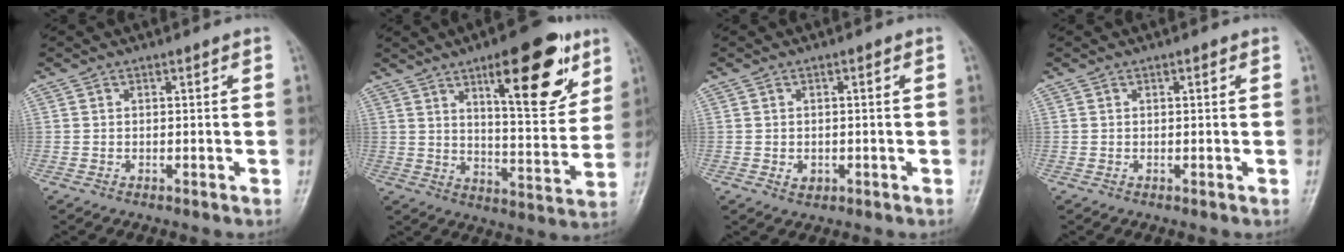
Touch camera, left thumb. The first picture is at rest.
{"total": 18.6, "force": [9.7, 6.3, 14.6], "torque": [-0.169, -0.046, 0.144]}
{"total": 2.0, "force": [-0.5, 1.6, 1.1], "torque": [-0.009, 0.001, -0.006]}
{"total": 0.6, "force": [0.2, 0.2, 0.5], "torque": [-0.008, 0.000, 0.002]}